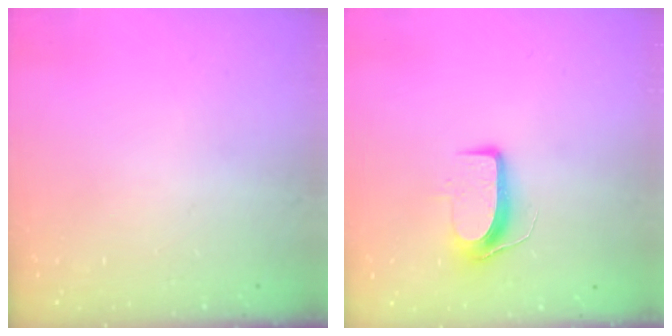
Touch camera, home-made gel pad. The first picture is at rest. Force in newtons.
{"total": 8.9, "press": 8.9, "slide": 0.7}